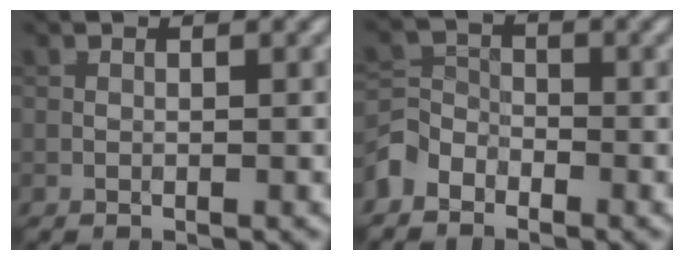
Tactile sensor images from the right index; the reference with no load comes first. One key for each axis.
{"total": 2.9, "fx": -2.3, "fy": 1.8, "fz": 0.5, "tx": -0.011, "ty": 0.005, "tz": -0.058}